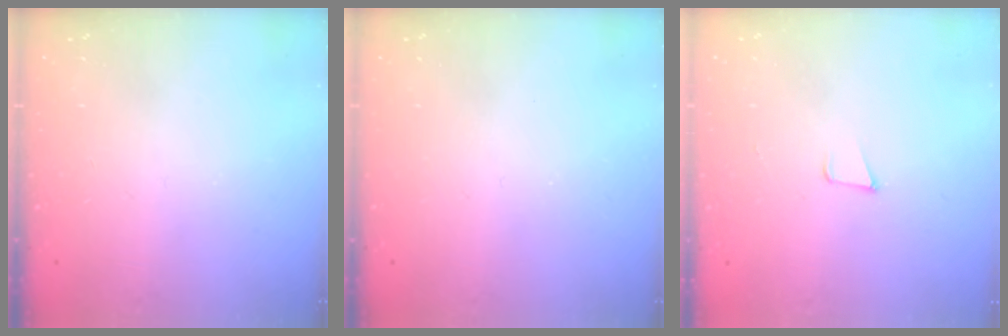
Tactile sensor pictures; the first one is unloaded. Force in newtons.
{"total": 0.0}
{"total": 3.6, "press": 2.4, "slide": 2.6}